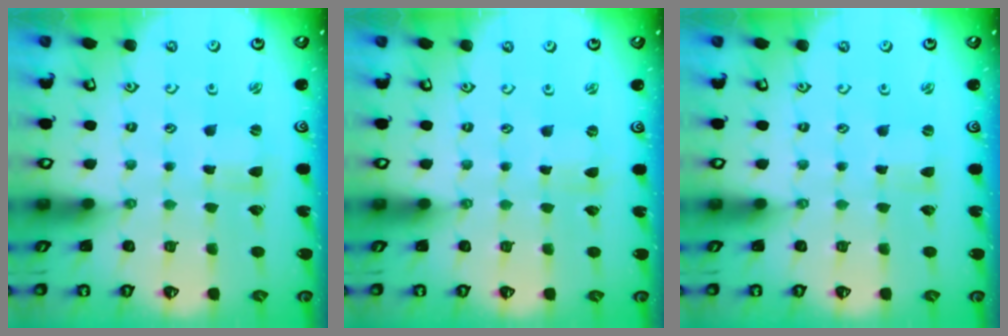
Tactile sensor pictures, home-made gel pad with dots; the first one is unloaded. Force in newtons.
{"total": 0.0}
{"total": 0.0}